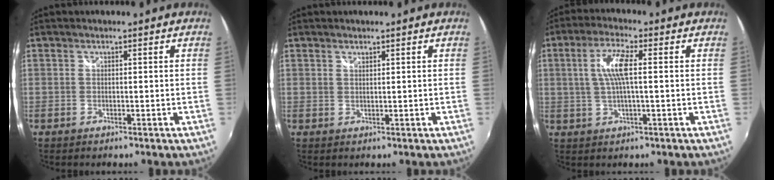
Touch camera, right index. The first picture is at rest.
{"total": 0.5, "force": [0.5, 0.1, 0.1], "torque": [-0.001, 0.000, 0.009]}
{"total": 6.8, "force": [0.7, 1.2, 6.7], "torque": [-0.129, 0.005, 0.017]}